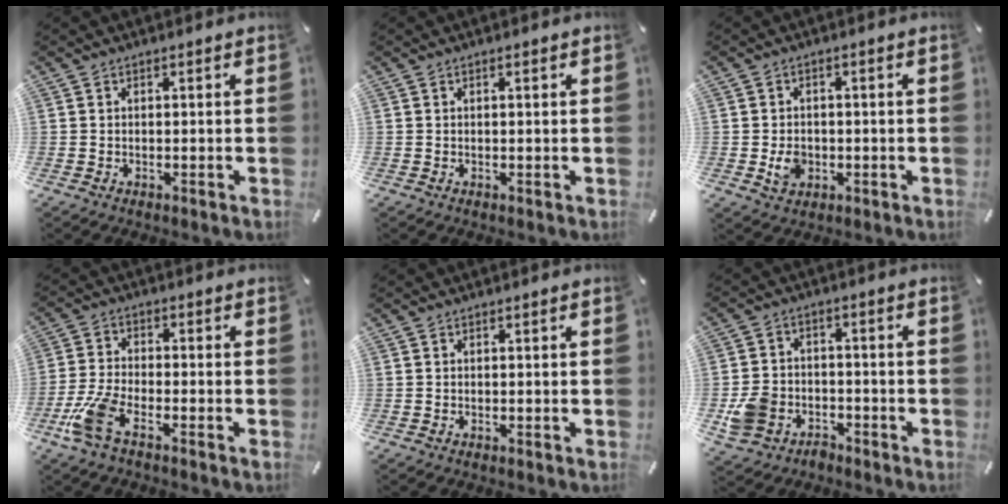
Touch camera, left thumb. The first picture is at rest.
{"total": 0.7, "force": [0.2, 0.1, 0.7], "torque": [-0.013, 0.001, 0.003]}
{"total": 4.7, "force": [-0.9, 4.0, 2.3], "torque": [-0.029, -0.001, -0.016]}
{"total": 8.5, "force": [-4.6, 3.3, 6.4], "torque": [-0.151, 0.001, -0.087]}
{"total": 0.0}
{"total": 8.2, "force": [-3.8, 6.6, 3.1], "torque": [-0.075, 0.030, -0.070]}